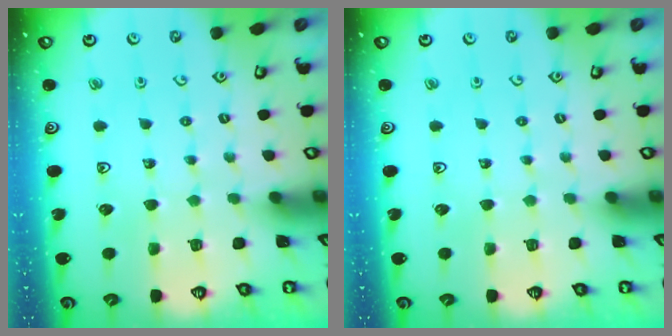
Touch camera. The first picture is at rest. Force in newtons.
{"total": 0.0}